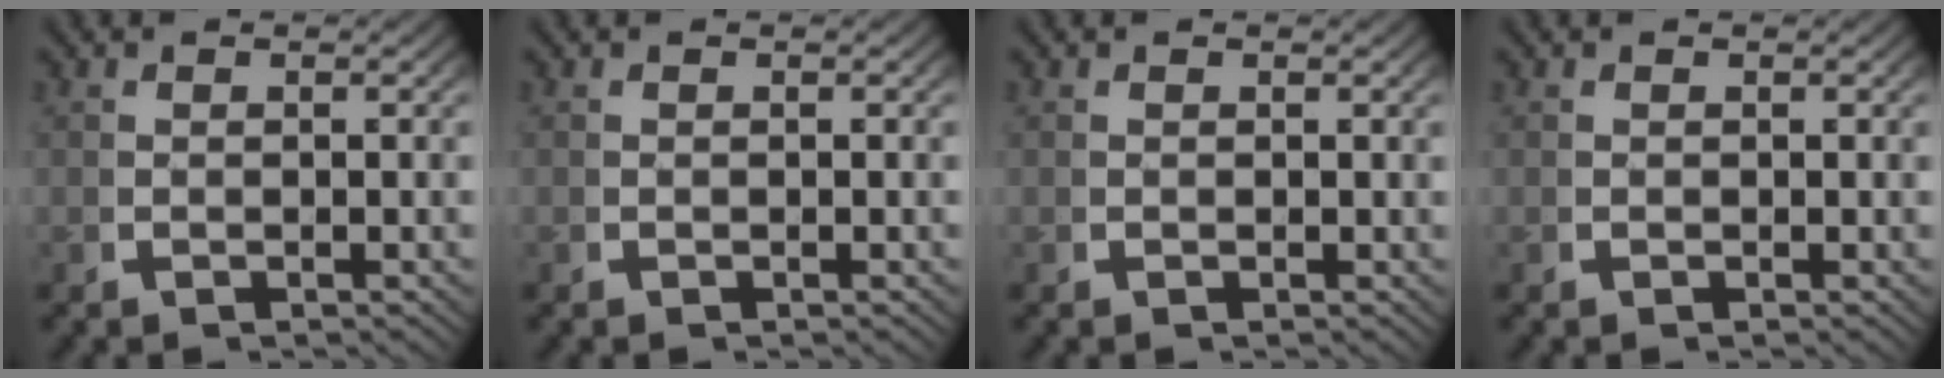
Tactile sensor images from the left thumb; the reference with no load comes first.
{"total": 0.0}
{"total": 0.0}
{"total": 0.0}